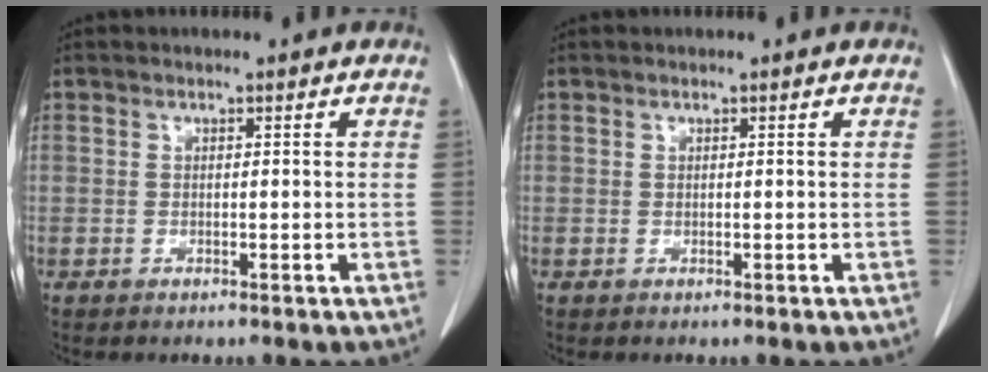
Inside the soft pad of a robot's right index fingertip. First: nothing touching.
{"total": 0.0}